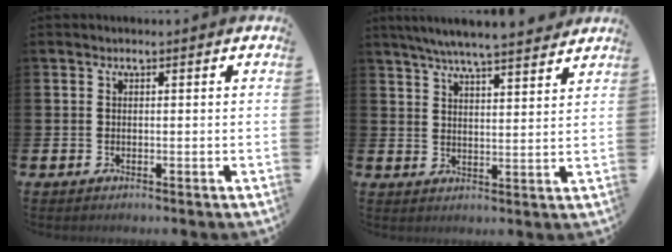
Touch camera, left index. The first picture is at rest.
{"total": 6.6, "force": [6.3, 0.0, 1.9], "torque": [-0.051, -0.033, 0.112]}